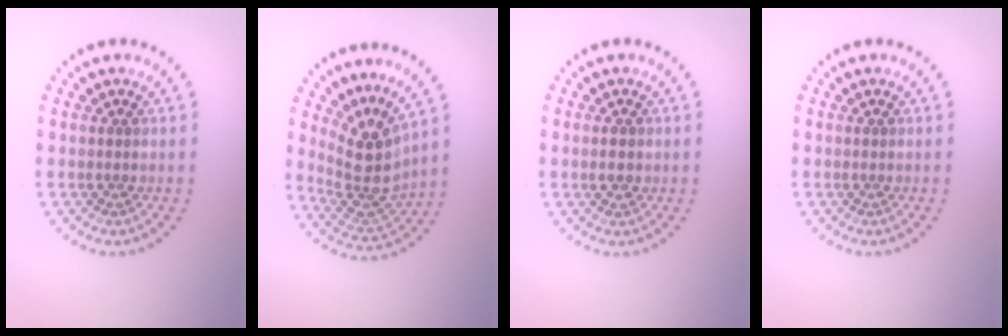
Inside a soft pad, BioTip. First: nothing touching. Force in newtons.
{"total": 4.3, "press": 3.2, "slide": 2.8}
{"total": 1.8, "press": 1.8, "slide": 0.1}
{"total": 0.0}